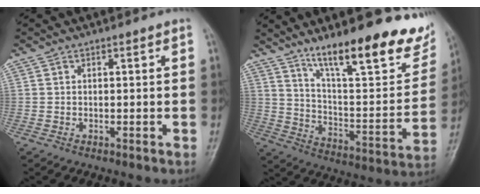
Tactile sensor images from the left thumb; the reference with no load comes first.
{"total": 25.0, "force": [17.1, 6.5, 17.0], "torque": [-0.203, -0.082, 0.268]}